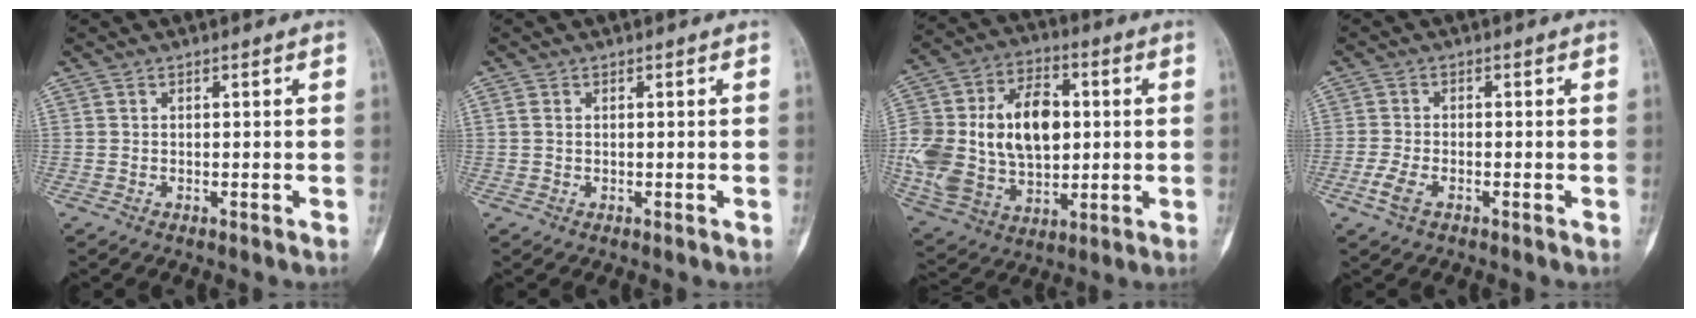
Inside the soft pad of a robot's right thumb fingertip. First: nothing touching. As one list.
[{"total": 1.1, "force": [0.2, 0.8, 0.7], "torque": [-0.016, 0.000, 0.004]}, {"total": 27.0, "force": [1.9, 18.1, 20.0], "torque": [-0.400, 0.017, 0.048]}, {"total": 3.6, "force": [-1.7, 1.9, 2.5], "torque": [-0.058, 0.004, -0.037]}]